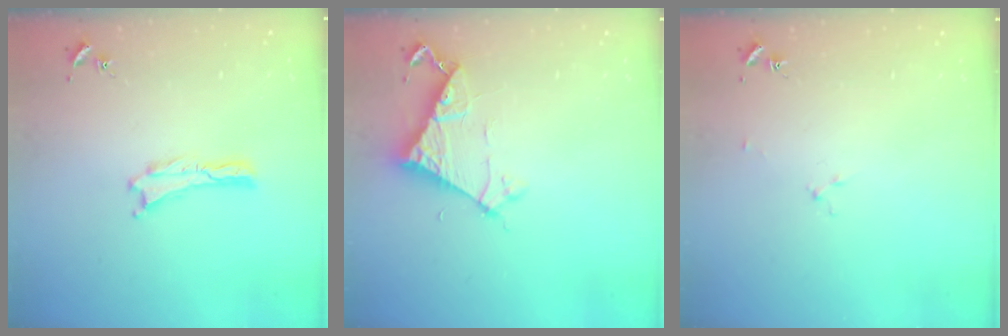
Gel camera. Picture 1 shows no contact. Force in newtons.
{"total": 6.4, "press": 6.4, "slide": 0.4}
{"total": 1.6, "press": 1.6, "slide": 0.2}